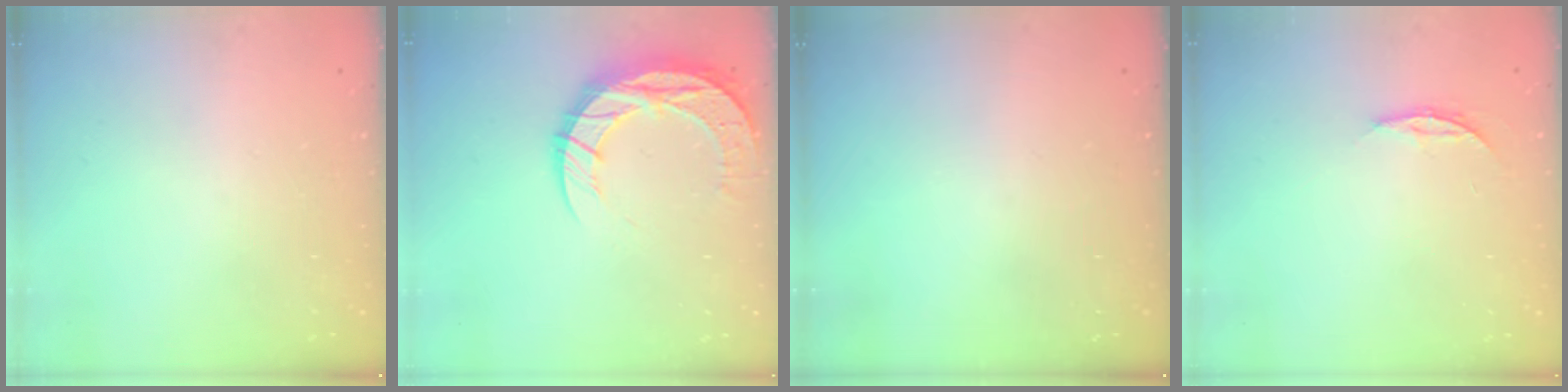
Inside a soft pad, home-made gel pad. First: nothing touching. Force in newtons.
{"total": 13.1, "press": 13.1, "slide": 0.9}
{"total": 0.0}
{"total": 3.8, "press": 3.8, "slide": 0.3}